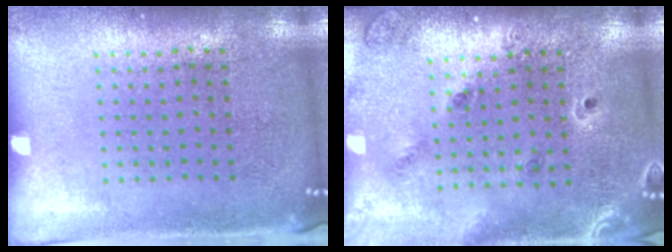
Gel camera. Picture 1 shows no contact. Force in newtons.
{"total": 1.3, "press": 1.3, "slide": 0.5}